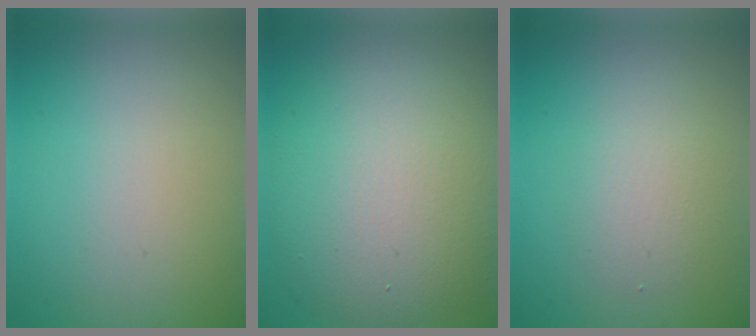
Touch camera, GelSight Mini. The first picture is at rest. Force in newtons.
{"total": 10.6, "press": 10.6, "slide": 0.7}
{"total": 2.2, "press": 2.2, "slide": 0.2}